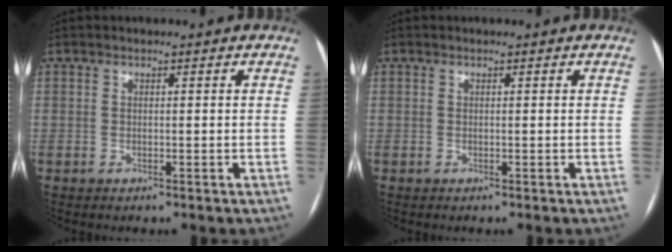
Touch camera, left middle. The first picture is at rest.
{"total": 0.0}